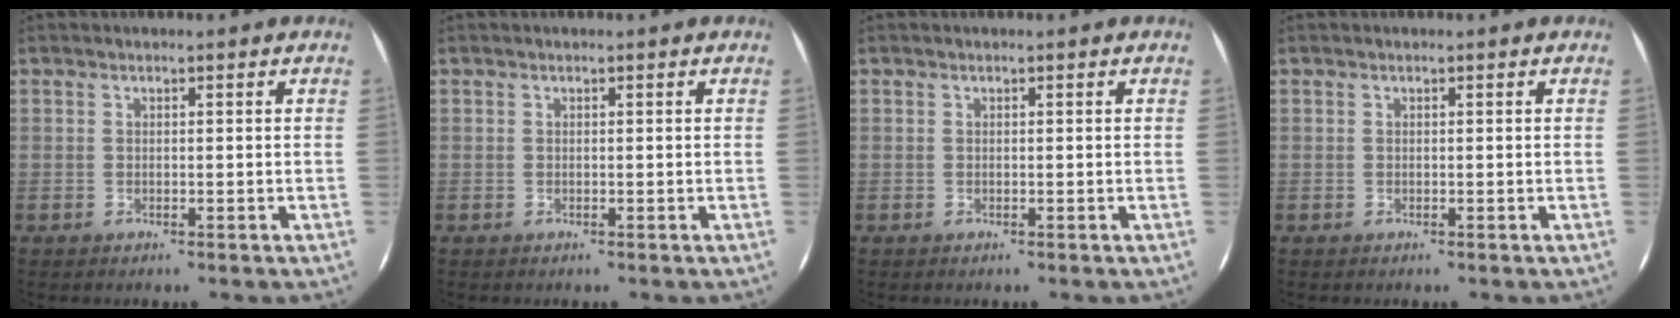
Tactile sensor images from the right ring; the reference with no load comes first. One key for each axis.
{"total": 0.0}
{"total": 0.0}
{"total": 0.0}